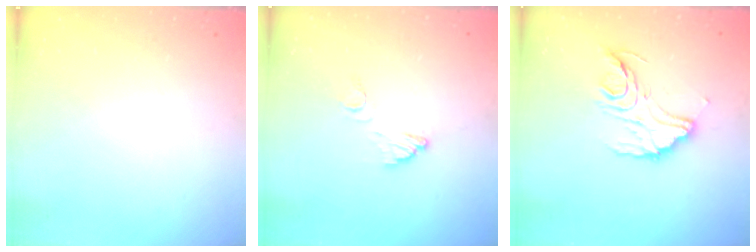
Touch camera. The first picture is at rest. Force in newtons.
{"total": 3.6, "press": 3.6, "slide": 0.2}
{"total": 14.7, "press": 14.6, "slide": 1.4}